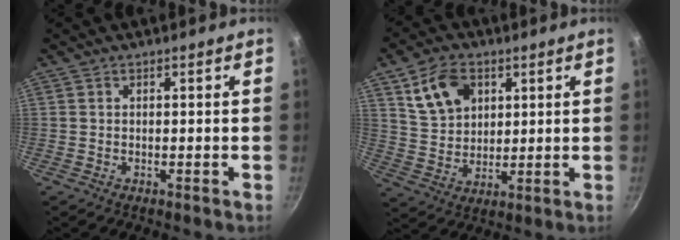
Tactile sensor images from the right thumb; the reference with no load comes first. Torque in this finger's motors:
{"motor_torque": [-0.82, 1.00, -0.03, 0.08, 0.27]}